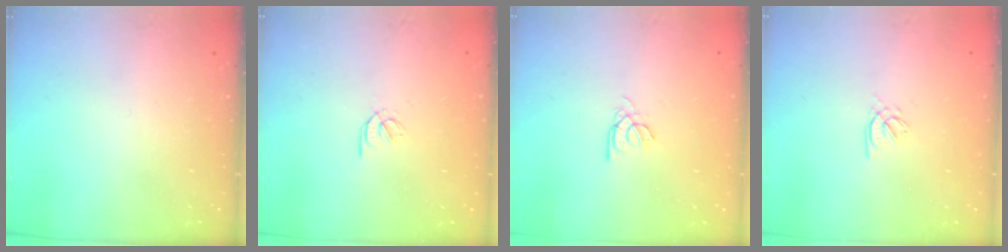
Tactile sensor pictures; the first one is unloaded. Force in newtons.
{"total": 1.6, "press": 1.6, "slide": 0.3}
{"total": 2.0, "press": 1.9, "slide": 0.4}
{"total": 2.0, "press": 1.9, "slide": 0.5}